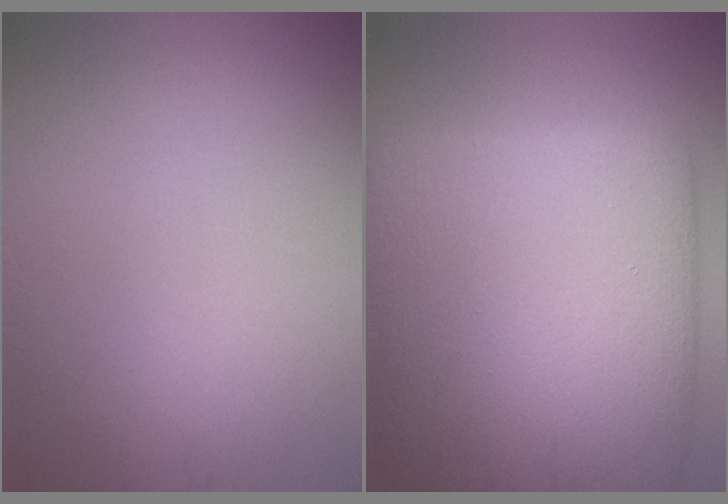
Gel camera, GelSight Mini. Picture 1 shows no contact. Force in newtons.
{"total": 22.3, "press": 22.3, "slide": 0.8}